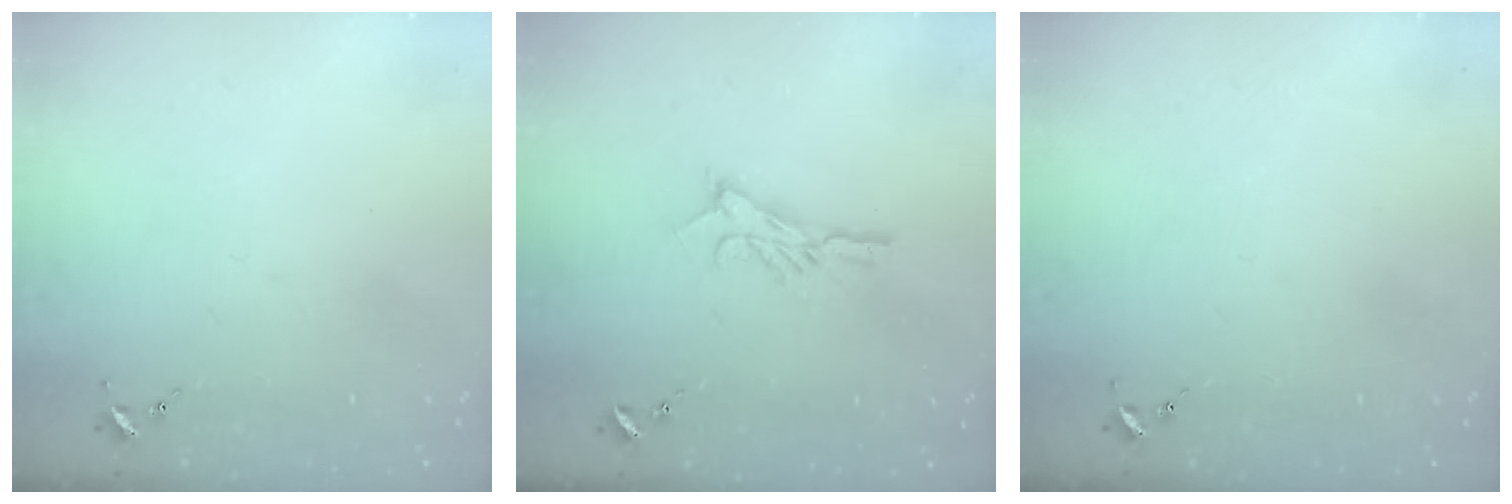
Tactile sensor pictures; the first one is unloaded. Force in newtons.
{"total": 8.3, "press": 8.3, "slide": 0.6}
{"total": 0.0}